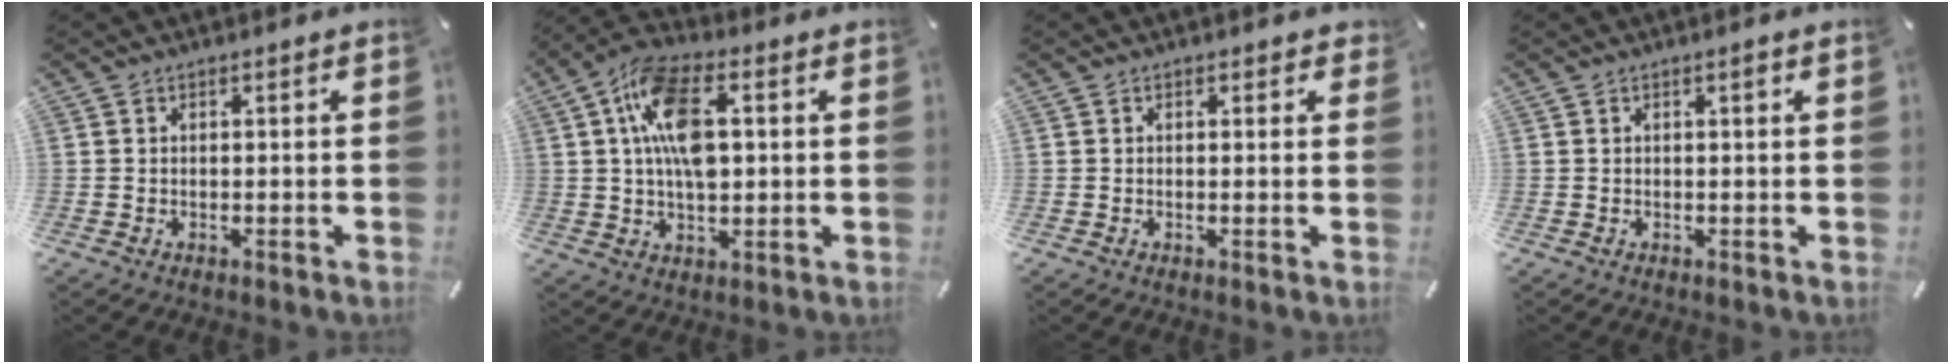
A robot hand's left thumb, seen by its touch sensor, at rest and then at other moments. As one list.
[{"total": 12.9, "force": [2.1, 7.1, 10.5], "torque": [-0.193, 0.002, 0.034]}, {"total": 0.8, "force": [0.3, 0.6, 0.4], "torque": [0.001, 0.001, 0.003]}, {"total": 1.0, "force": [0.4, 0.1, 0.9], "torque": [-0.016, 0.003, 0.005]}]